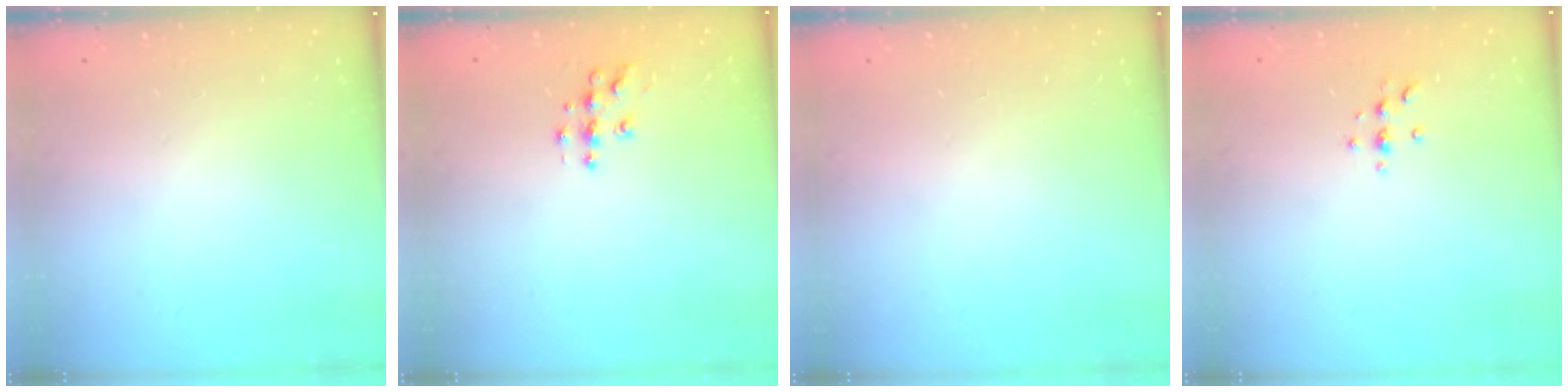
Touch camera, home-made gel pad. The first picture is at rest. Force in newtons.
{"total": 5.9, "press": 5.9, "slide": 0.2}
{"total": 0.0}
{"total": 2.9, "press": 2.9, "slide": 0.4}